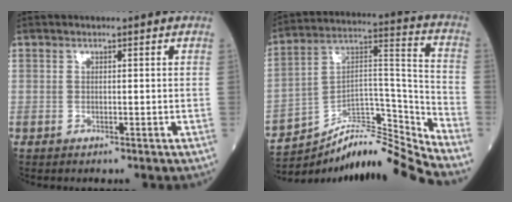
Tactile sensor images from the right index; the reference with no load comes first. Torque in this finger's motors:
{"motor_torque": [0.26, -0.73, 0.12, 0.00]}